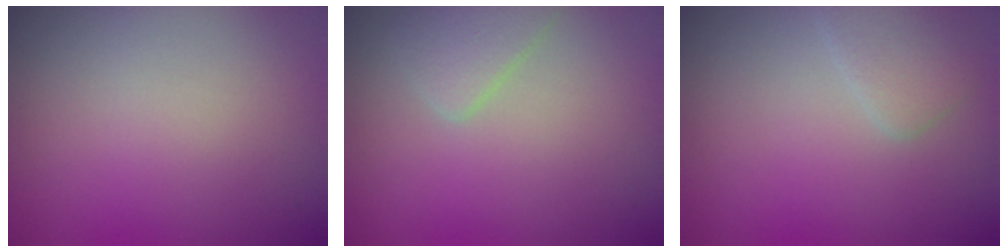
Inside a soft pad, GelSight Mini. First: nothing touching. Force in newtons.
{"total": 1.8, "press": 1.8, "slide": 0.1}
{"total": 2.0, "press": 2.0, "slide": 0.0}